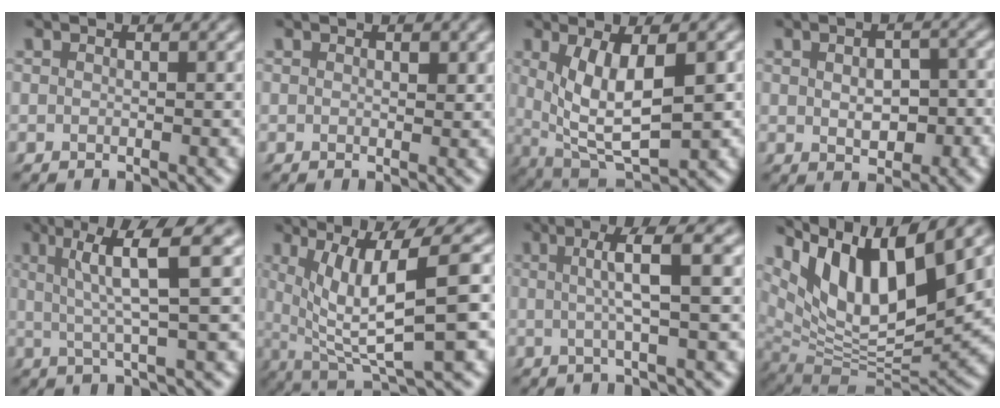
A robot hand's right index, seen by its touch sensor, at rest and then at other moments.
{"total": 0.6, "force": [0.3, 0.3, 0.4], "torque": [-0.001, -0.007, 0.005]}
{"total": 11.0, "force": [0.1, 6.8, 8.6], "torque": [-0.163, -0.028, 0.016]}
{"total": 2.8, "force": [-0.5, 1.9, 2.0], "torque": [-0.028, -0.011, -0.001]}
{"total": 5.7, "force": [2.3, -0.1, 5.2], "torque": [-0.072, 0.017, 0.029]}
{"total": 11.2, "force": [0.7, 5.3, 9.9], "torque": [-0.164, -0.006, 0.021]}
{"total": 4.3, "force": [1.1, -0.3, 4.2], "torque": [-0.066, 0.017, 0.013]}
{"total": 15.2, "force": [4.0, 9.6, 11.2], "torque": [-0.187, -0.001, 0.060]}